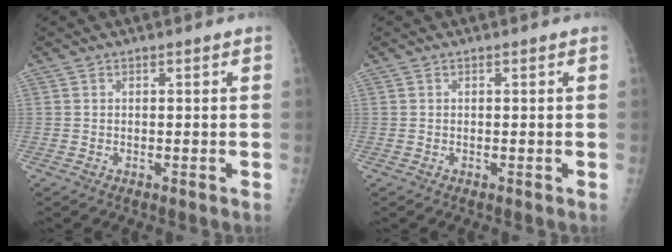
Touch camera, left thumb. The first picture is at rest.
{"total": 0.0}